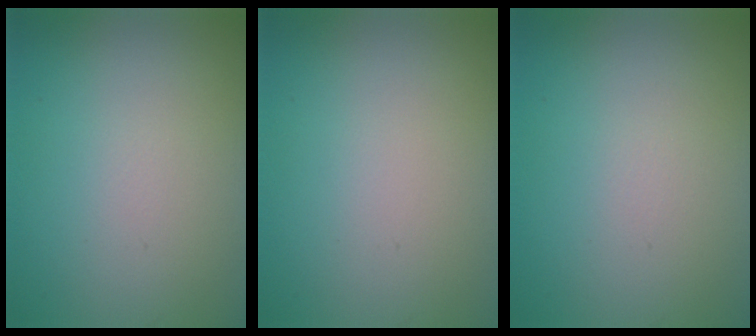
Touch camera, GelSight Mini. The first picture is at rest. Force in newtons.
{"total": 0.0}
{"total": 0.0}